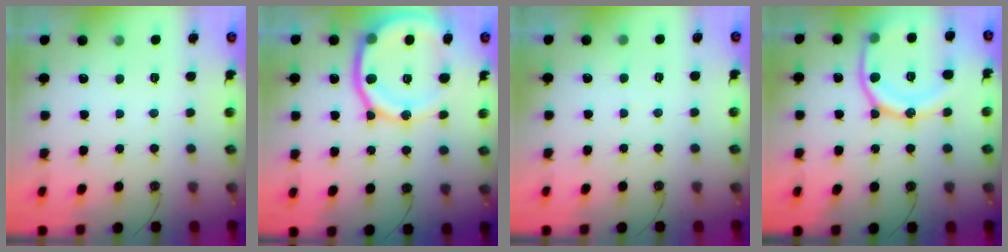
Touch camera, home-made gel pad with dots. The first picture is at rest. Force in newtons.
{"total": 18.7, "press": 18.5, "slide": 2.0}
{"total": 1.9, "press": 1.9, "slide": 0.2}
{"total": 18.2, "press": 18.1, "slide": 1.8}